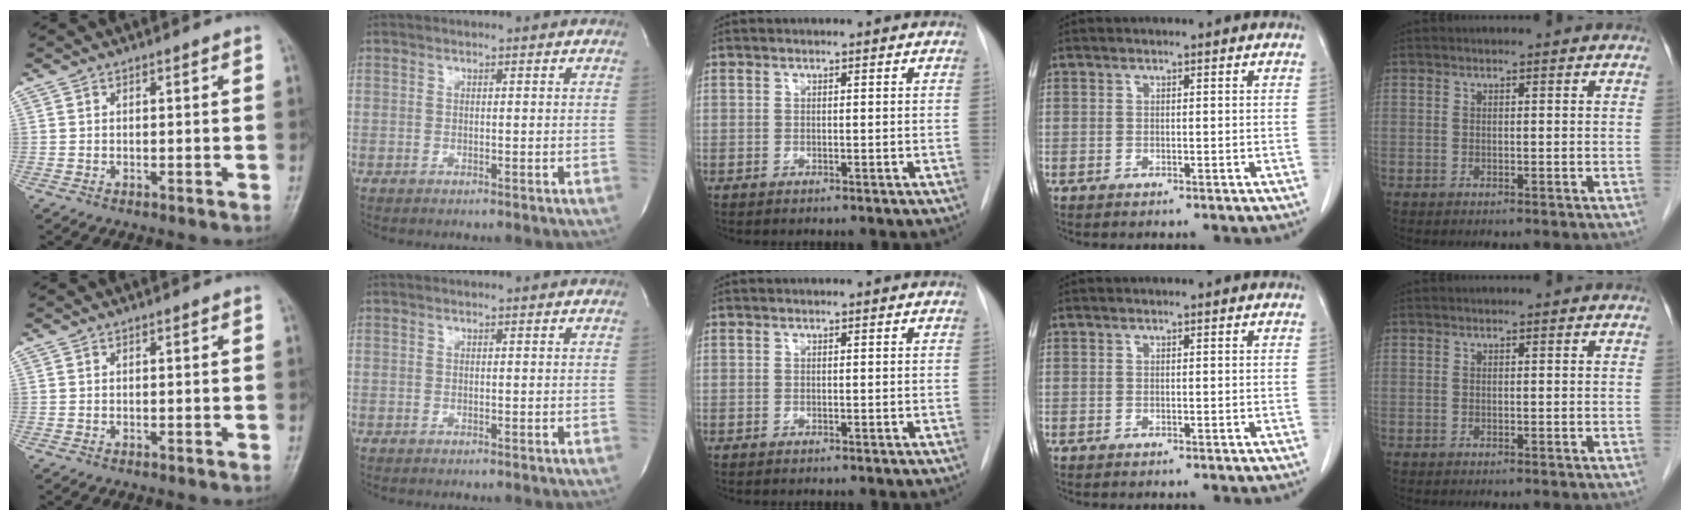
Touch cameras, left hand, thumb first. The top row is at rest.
{}